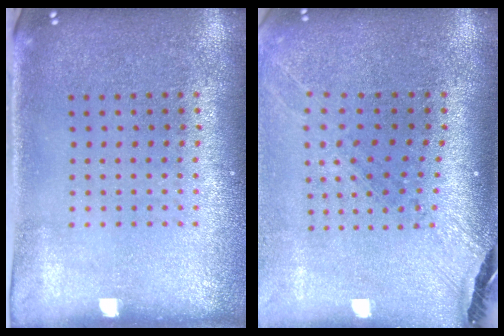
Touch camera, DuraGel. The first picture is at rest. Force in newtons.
{"total": 1.5, "press": 1.4, "slide": 0.5}